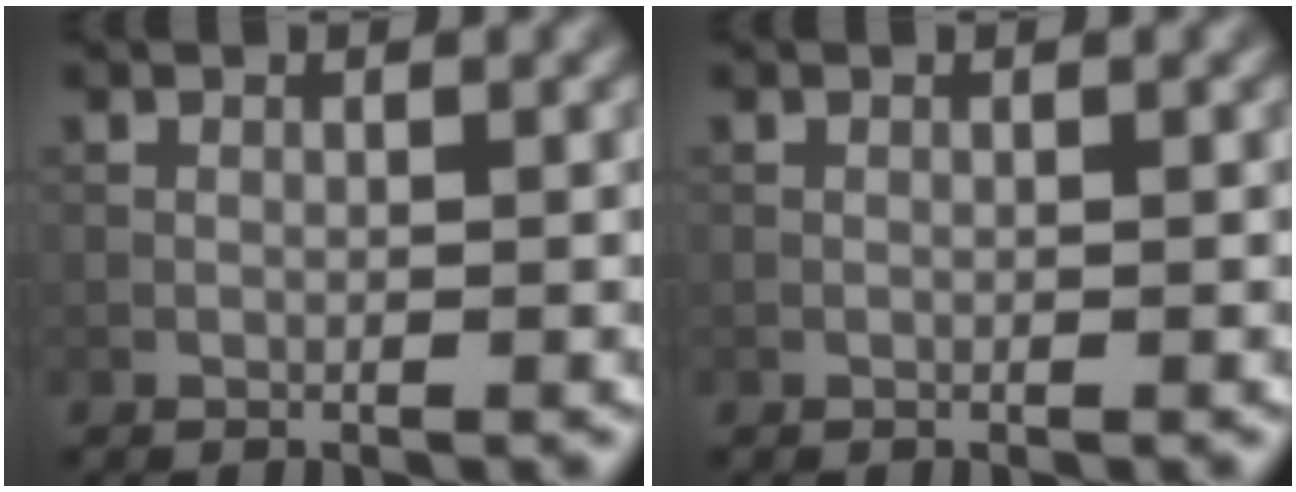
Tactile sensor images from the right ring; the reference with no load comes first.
{"total": 0.0}